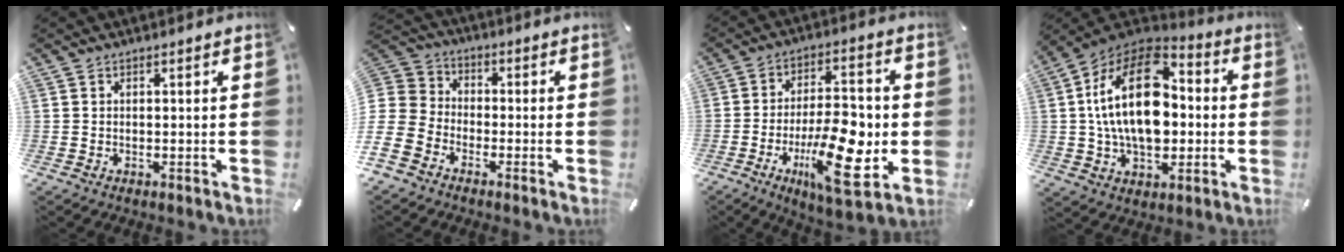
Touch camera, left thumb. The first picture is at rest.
{"total": 10.4, "force": [-5.9, 7.7, 3.8], "torque": [-0.101, 0.031, -0.116]}
{"total": 20.4, "force": [-5.6, 8.8, 17.6], "torque": [-0.278, 0.000, -0.085]}
{"total": 22.4, "force": [1.4, 14.3, 17.3], "torque": [-0.328, 0.007, 0.023]}